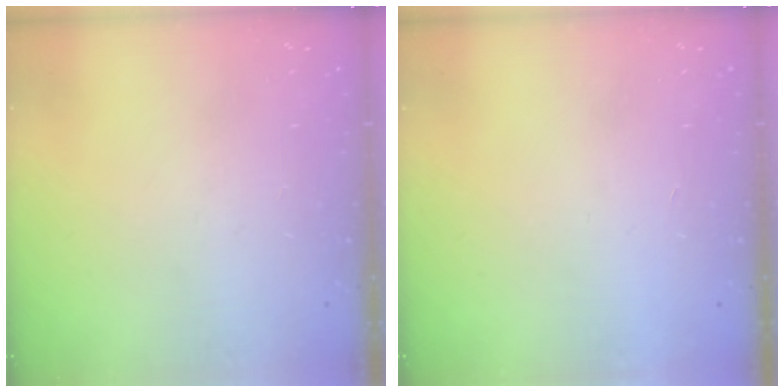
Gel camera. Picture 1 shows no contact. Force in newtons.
{"total": 1.7, "press": 1.7, "slide": 0.1}